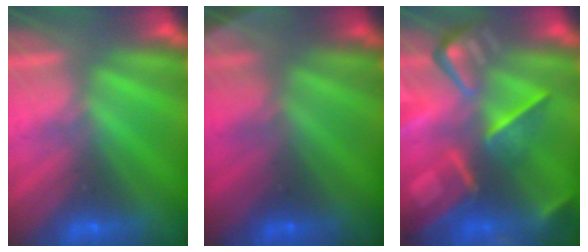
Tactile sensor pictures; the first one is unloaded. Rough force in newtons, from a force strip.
{"total": 2.8}
{"total": 7.3}